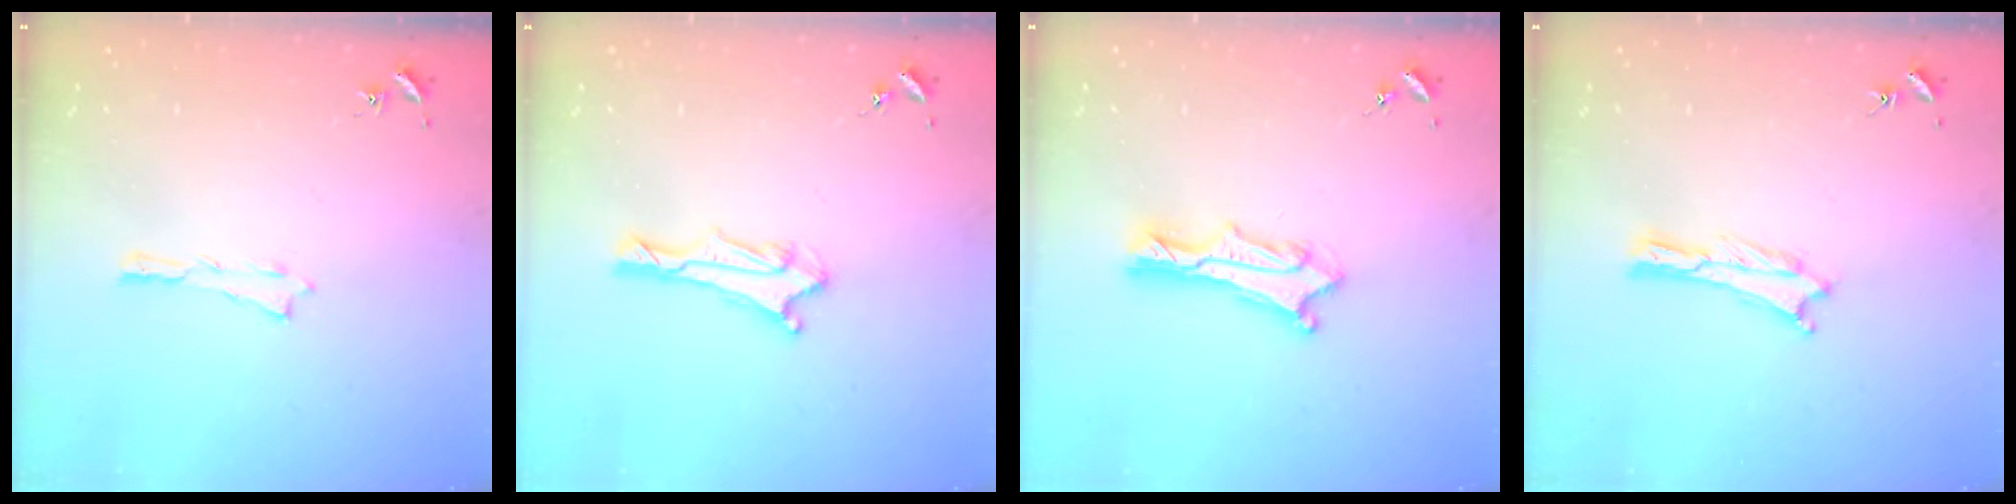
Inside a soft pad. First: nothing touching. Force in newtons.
{"total": 2.9, "press": 2.8, "slide": 0.7}
{"total": 3.0, "press": 3.0, "slide": 0.2}
{"total": 0.0}